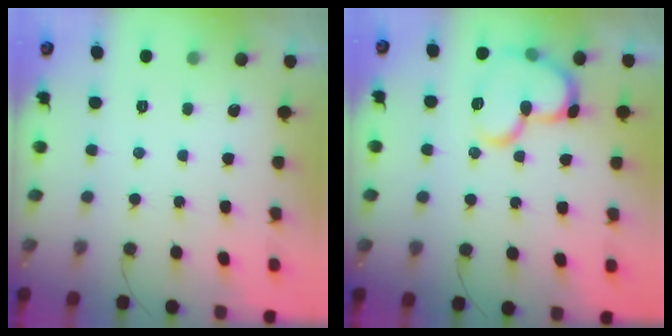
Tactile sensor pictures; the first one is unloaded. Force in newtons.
{"total": 15.3, "press": 15.2, "slide": 1.2}